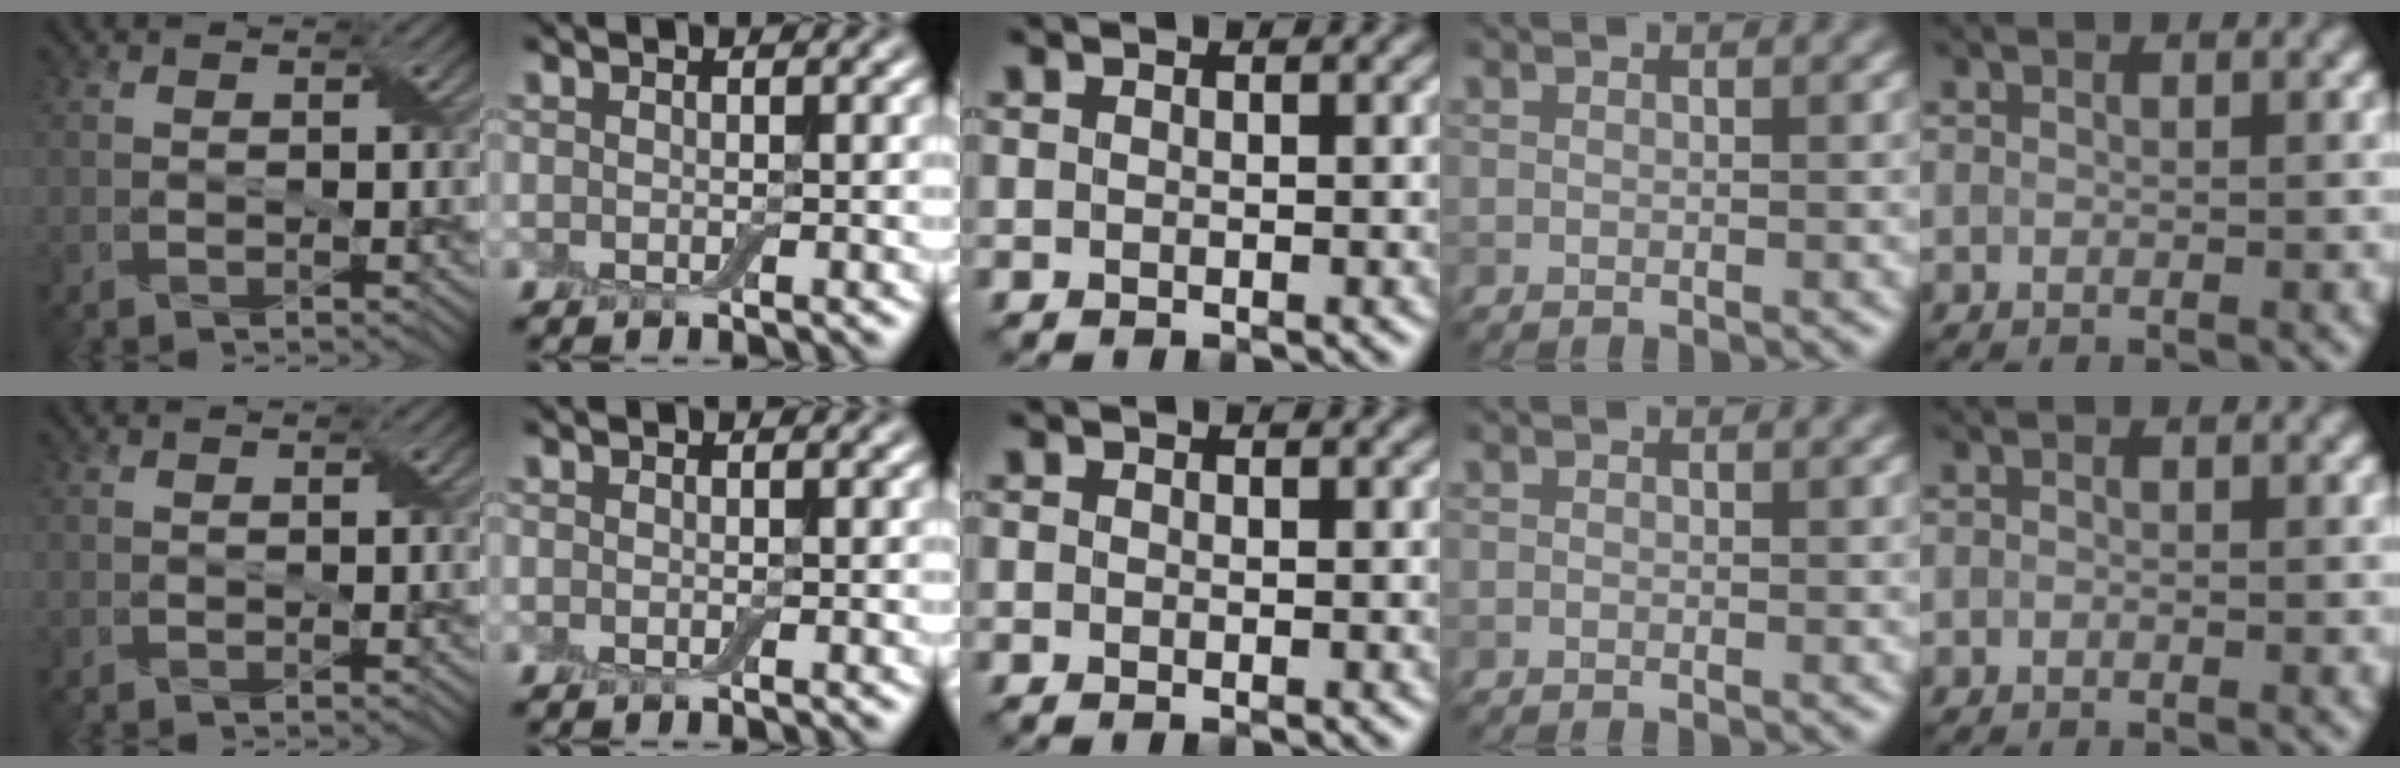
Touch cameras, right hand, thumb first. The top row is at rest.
{}